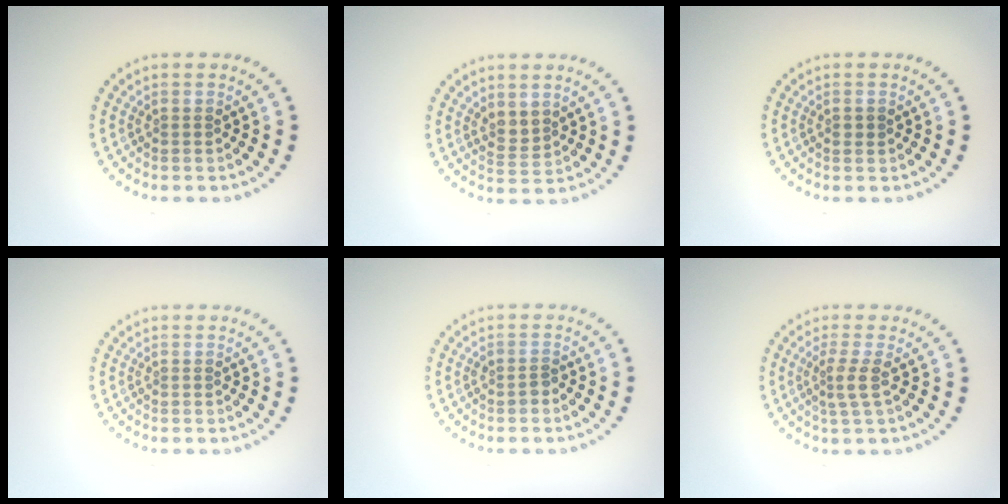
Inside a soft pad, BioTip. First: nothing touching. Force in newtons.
{"total": 1.7, "press": 1.4, "slide": 0.9}
{"total": 0.8, "press": 0.7, "slide": 0.2}
{"total": 0.0}
{"total": 0.7, "press": 0.7, "slide": 0.3}
{"total": 1.9, "press": 1.4, "slide": 1.3}